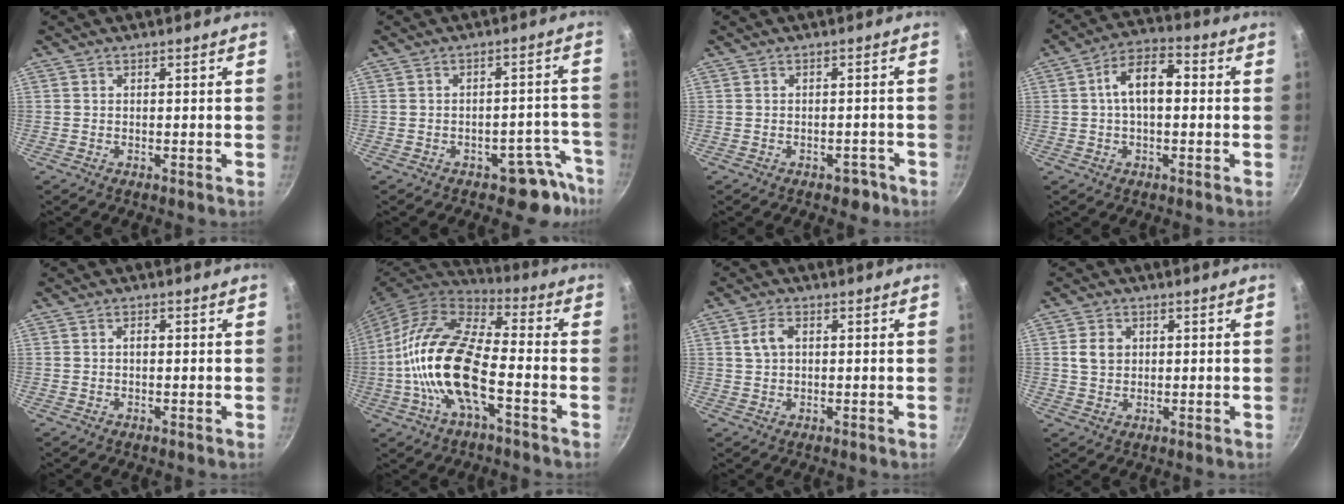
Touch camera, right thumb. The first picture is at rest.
{"total": 6.7, "force": [-5.1, 3.4, 2.7], "torque": [-0.003, 0.065, -0.064]}
{"total": 2.5, "force": [-1.7, 1.6, 1.0], "torque": [-0.001, 0.015, -0.018]}
{"total": 9.3, "force": [0.8, 5.1, 7.7], "torque": [-0.127, 0.030, 0.004]}
{"total": 1.0, "force": [0.0, 0.6, 0.8], "torque": [-0.007, 0.003, -0.002]}
{"total": 18.7, "force": [-4.3, 7.6, 16.5], "torque": [-0.336, 0.036, -0.083]}
{"total": 3.5, "force": [0.8, 2.3, 2.6], "torque": [-0.052, 0.006, 0.016]}
{"total": 4.3, "force": [0.8, 3.5, 2.3], "torque": [-0.030, -0.001, 0.017]}